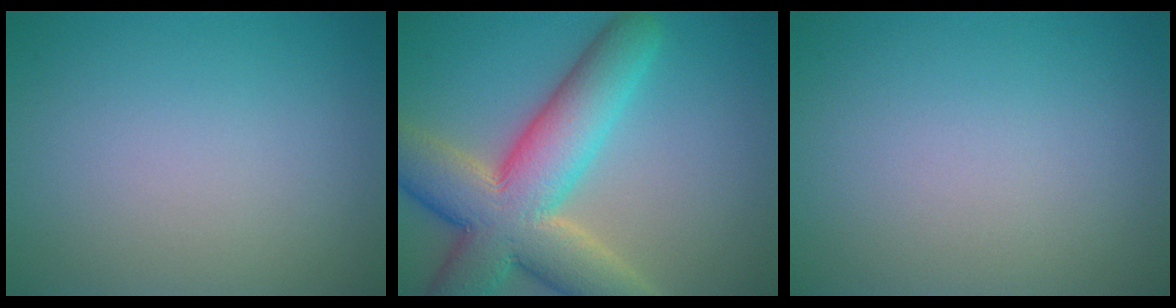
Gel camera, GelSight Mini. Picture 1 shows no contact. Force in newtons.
{"total": 11.6, "press": 11.5, "slide": 0.7}
{"total": 0.0}